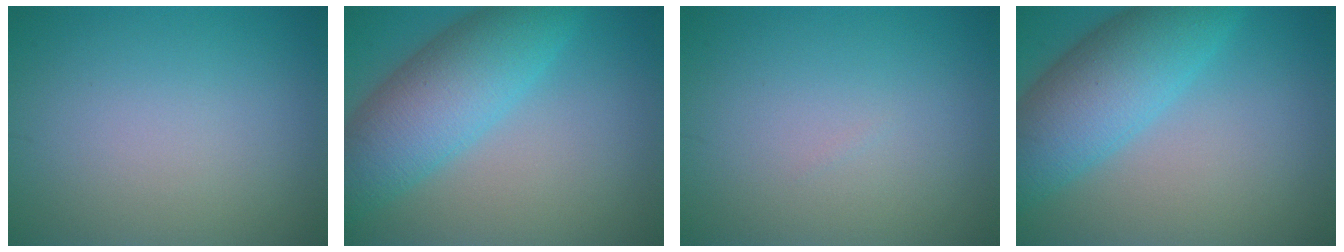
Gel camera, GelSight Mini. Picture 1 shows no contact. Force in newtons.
{"total": 8.1, "press": 8.0, "slide": 0.4}
{"total": 0.0}
{"total": 7.9, "press": 7.9, "slide": 0.2}